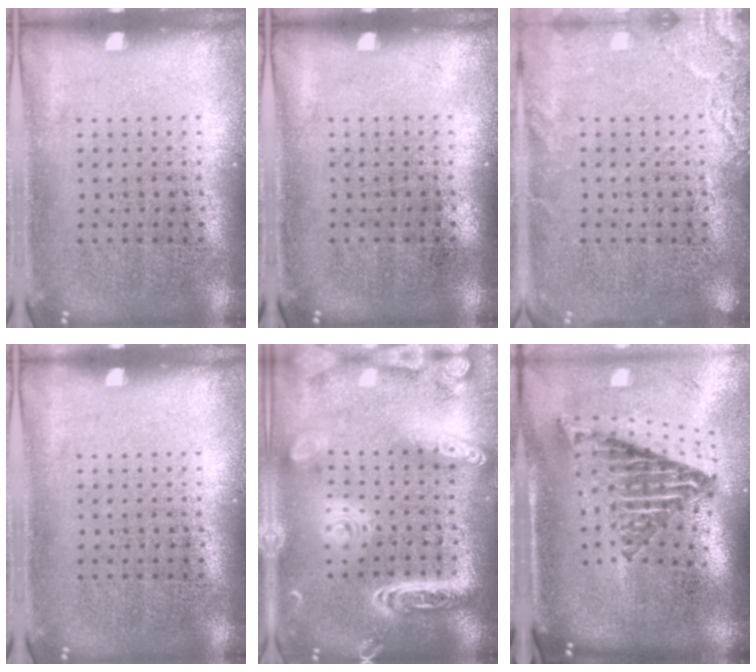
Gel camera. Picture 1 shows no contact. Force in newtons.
{"total": 0.0}
{"total": 2.4, "press": 2.4, "slide": 0.3}
{"total": 0.0}
{"total": 3.9, "press": 3.9, "slide": 0.3}
{"total": 2.8, "press": 1.7, "slide": 2.2}